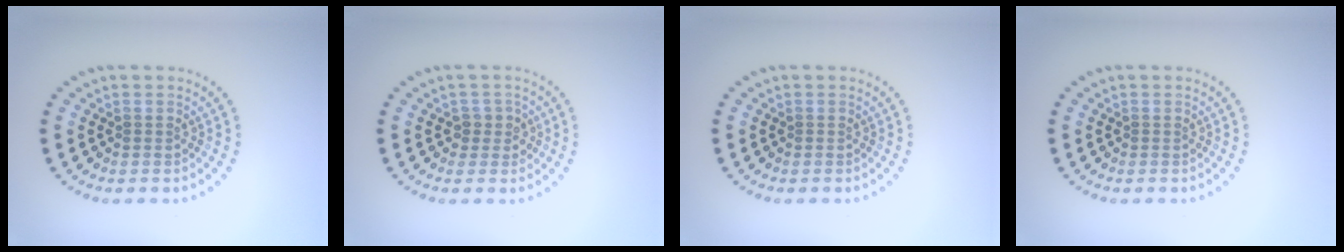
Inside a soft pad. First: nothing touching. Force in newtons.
{"total": 1.6, "press": 1.4, "slide": 0.8}
{"total": 0.0}
{"total": 0.0}